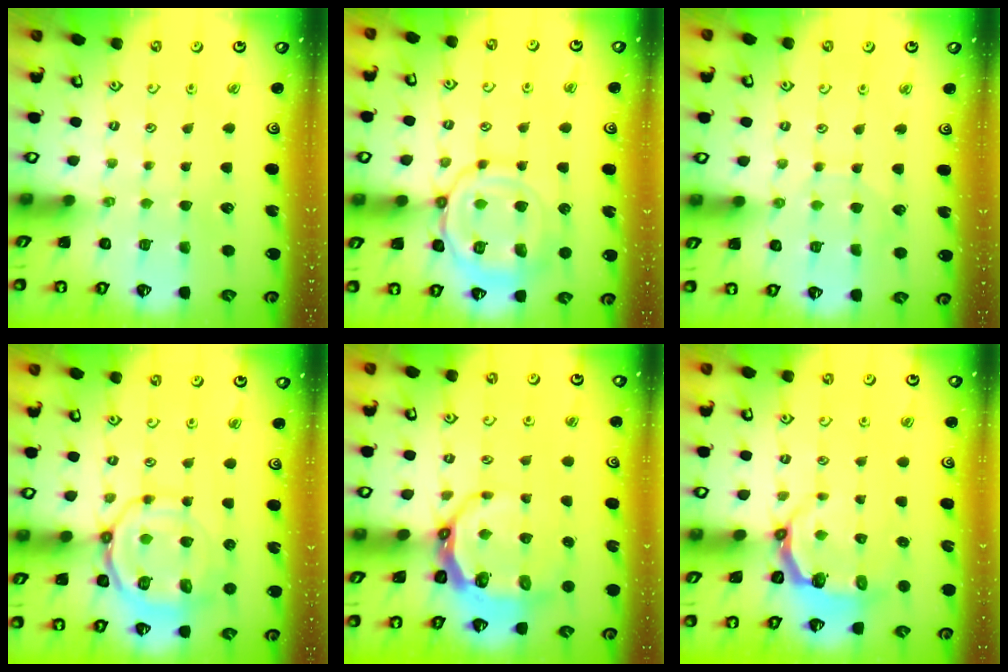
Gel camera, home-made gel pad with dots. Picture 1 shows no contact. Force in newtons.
{"total": 14.4, "press": 14.4, "slide": 1.1}
{"total": 3.8, "press": 3.8, "slide": 0.4}
{"total": 11.7, "press": 11.6, "slide": 1.5}
{"total": 8.1, "press": 7.4, "slide": 3.4}
{"total": 4.1, "press": 3.0, "slide": 2.9}